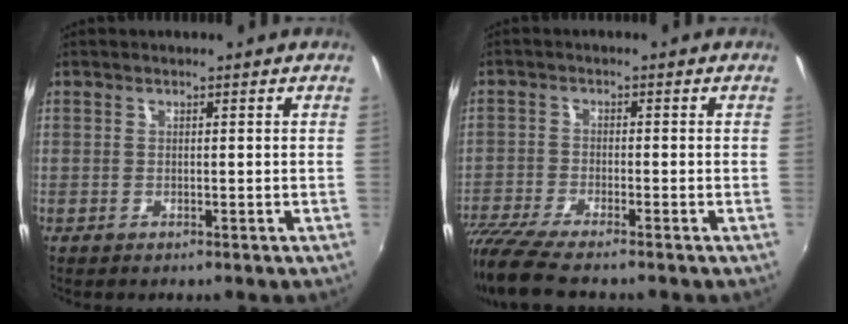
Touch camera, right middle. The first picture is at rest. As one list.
[{"total": 9.8, "force": [-8.5, 0.9, 4.9], "torque": [-0.121, -0.041, -0.158]}]